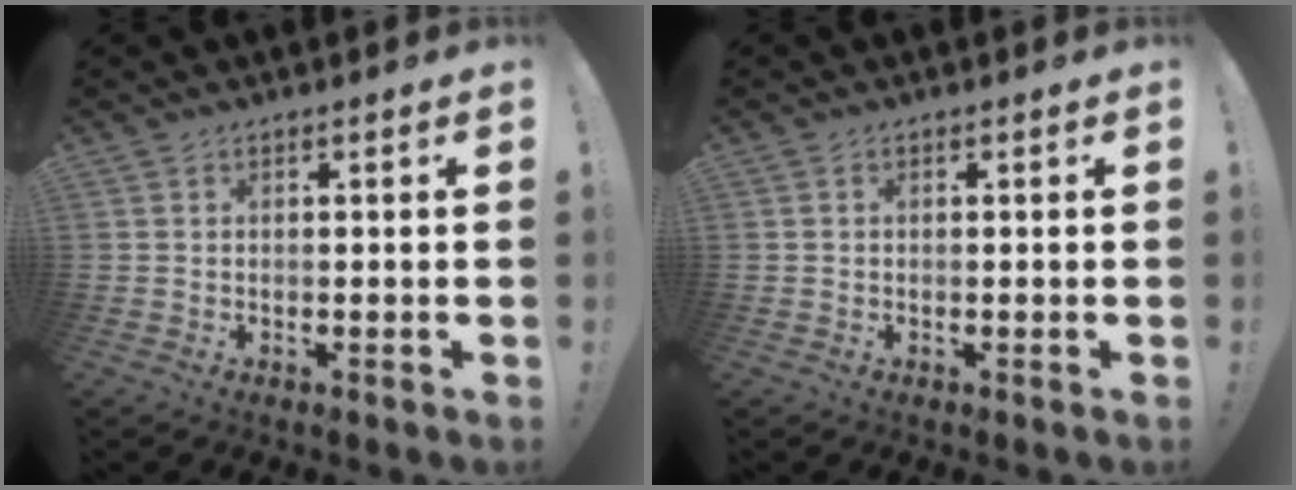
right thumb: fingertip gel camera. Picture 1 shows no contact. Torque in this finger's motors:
{"motor_torque": [-0.03, -0.28, -0.09, 0.14, 0.00]}